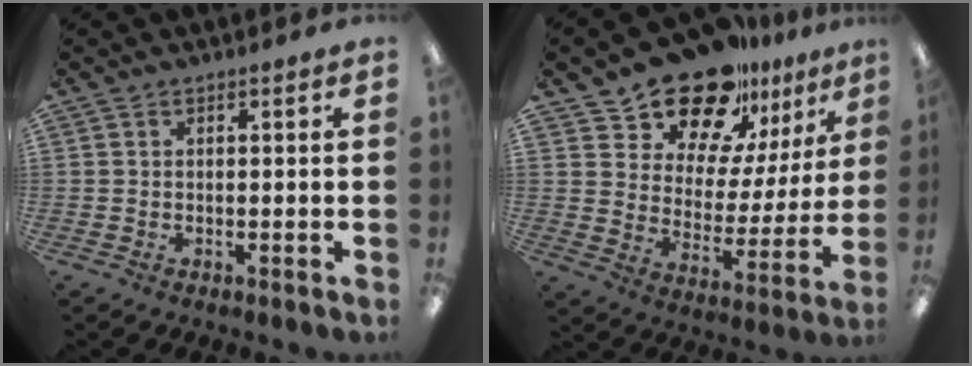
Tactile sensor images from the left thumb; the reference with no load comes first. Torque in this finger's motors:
{"motor_torque": [0.60, 0.80, 1.44, -1.33, 0.07]}